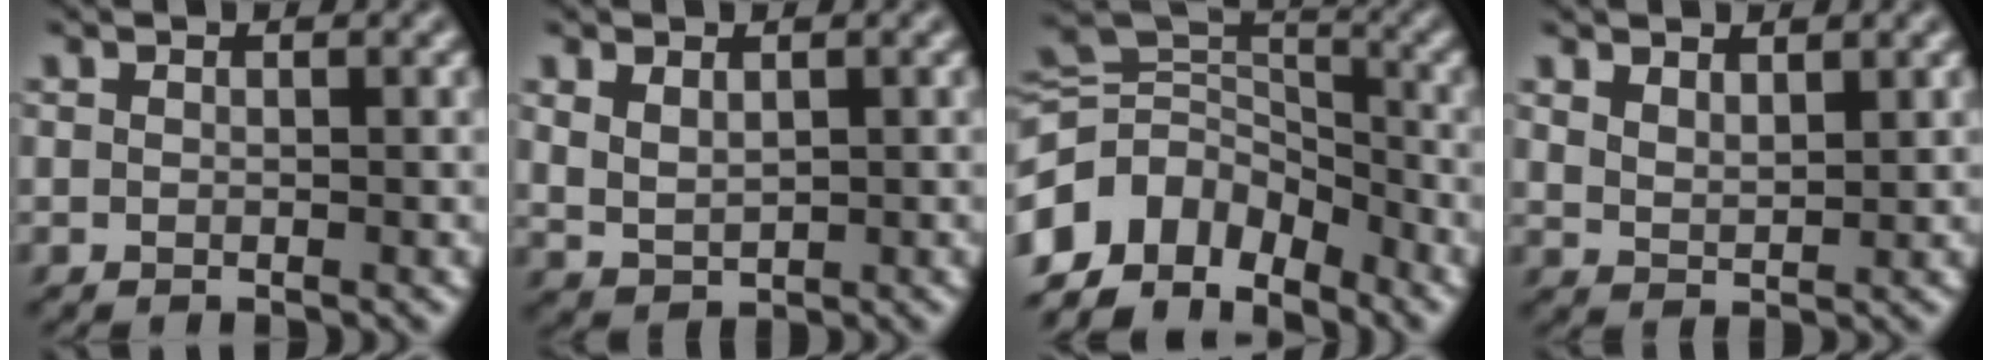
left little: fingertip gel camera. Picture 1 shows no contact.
{"total": 2.1, "force": [0.9, 1.3, 1.4], "torque": [-0.036, -0.003, 0.024]}
{"total": 8.8, "force": [-5.5, 5.6, 4.0], "torque": [-0.083, 0.018, -0.116]}
{"total": 2.0, "force": [1.5, 0.8, 1.1], "torque": [-0.029, -0.004, 0.034]}